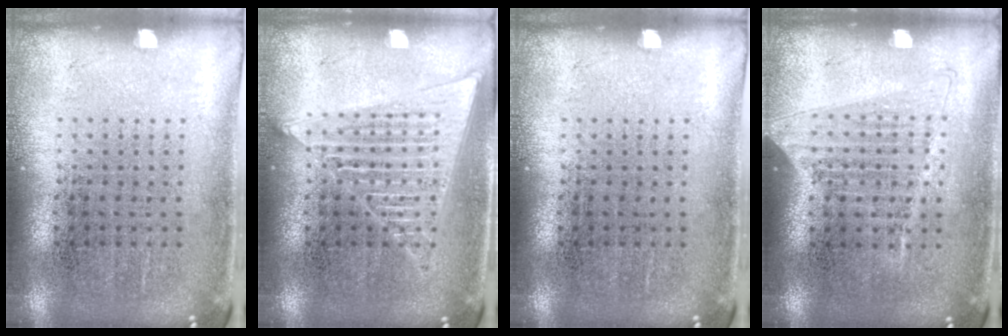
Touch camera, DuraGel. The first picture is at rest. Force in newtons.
{"total": 2.7, "press": 2.7, "slide": 0.4}
{"total": 0.0}
{"total": 1.0, "press": 0.9, "slide": 0.5}